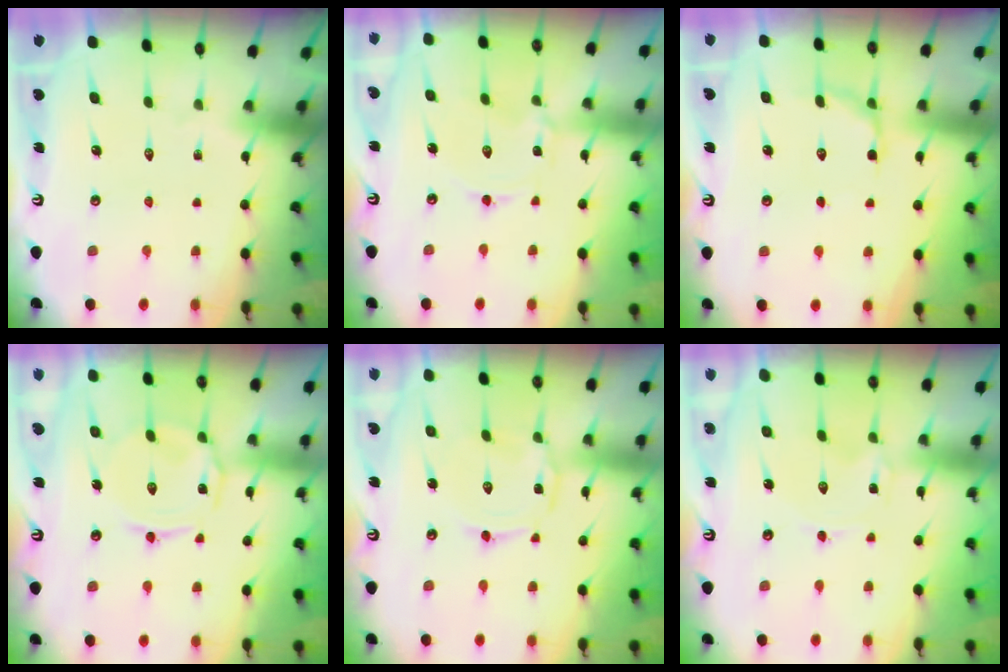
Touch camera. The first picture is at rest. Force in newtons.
{"total": 0.9, "press": 0.9, "slide": 0.1}
{"total": 5.7, "press": 5.3, "slide": 2.1}
{"total": 4.8, "press": 4.8, "slide": 0.3}
{"total": 1.7, "press": 1.7, "slide": 0.4}
{"total": 0.0}